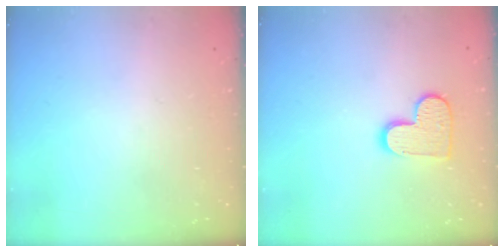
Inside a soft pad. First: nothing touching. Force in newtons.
{"total": 10.5, "press": 10.5, "slide": 0.5}